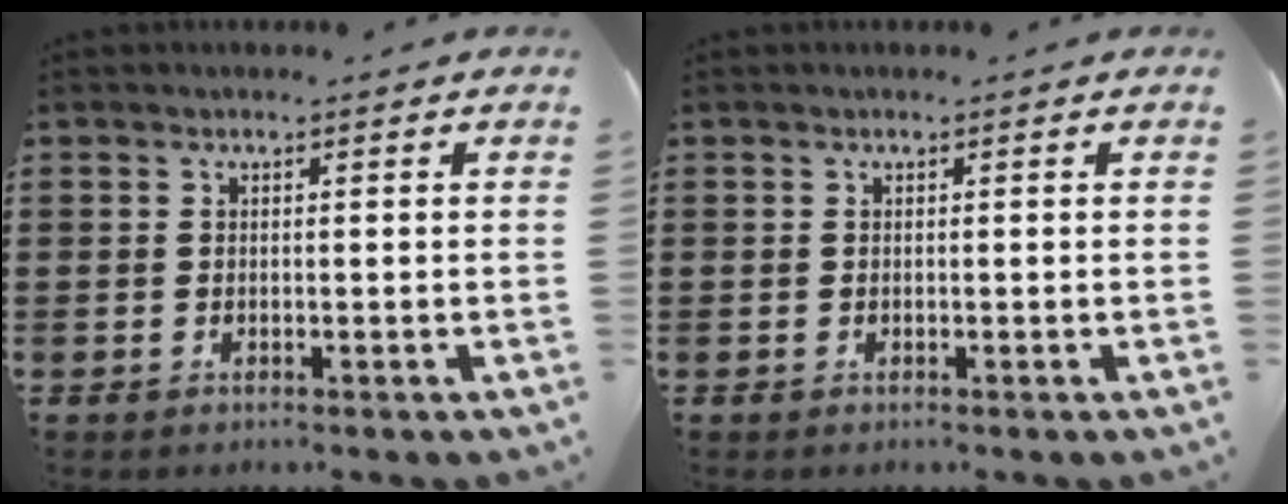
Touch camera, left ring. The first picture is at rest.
{"total": 0.0}